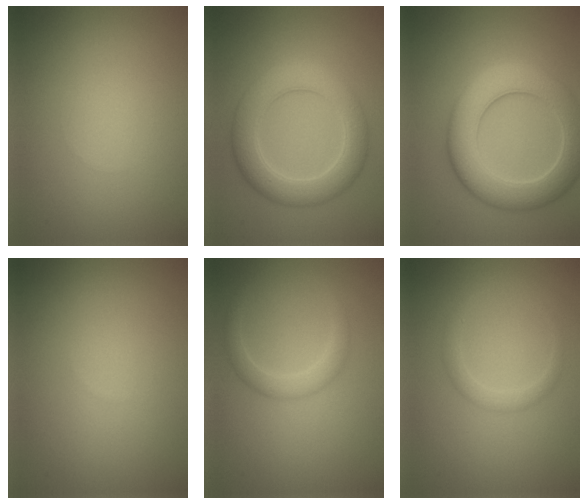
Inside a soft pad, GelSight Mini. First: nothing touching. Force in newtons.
{"total": 5.8, "press": 5.8, "slide": 0.3}
{"total": 7.7, "press": 7.7, "slide": 0.5}
{"total": 0.0}
{"total": 2.2, "press": 2.2, "slide": 0.1}
{"total": 1.6, "press": 1.6, "slide": 0.1}